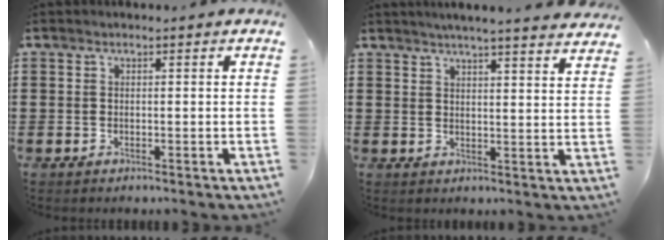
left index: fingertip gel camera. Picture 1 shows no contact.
{"total": 4.0, "force": [3.8, -0.8, 1.1], "torque": [-0.035, -0.018, 0.066]}